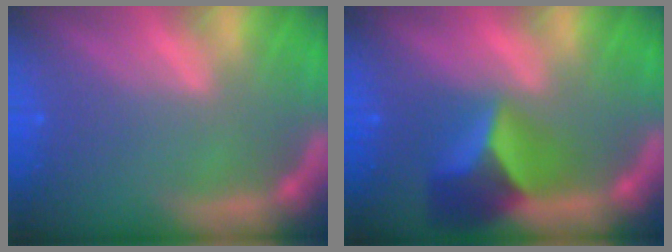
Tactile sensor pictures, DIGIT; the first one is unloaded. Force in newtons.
{"total": 6.0}